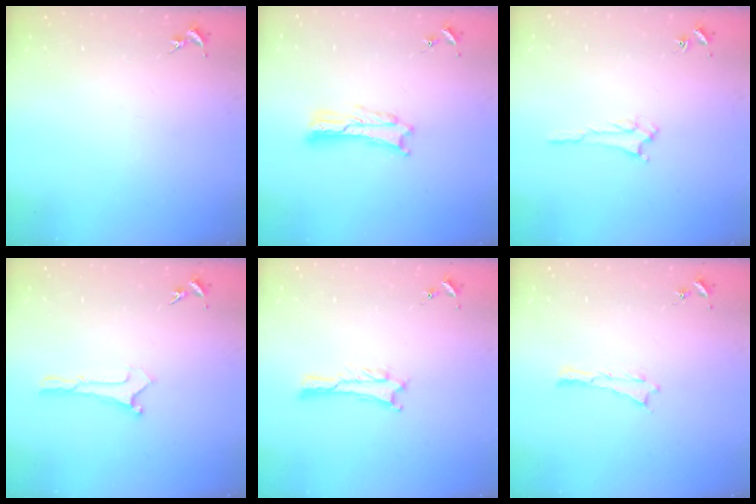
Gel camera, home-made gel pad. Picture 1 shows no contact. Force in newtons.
{"total": 2.4, "press": 2.4, "slide": 0.3}
{"total": 1.5, "press": 1.5, "slide": 0.2}
{"total": 0.0}
{"total": 0.9, "press": 0.9, "slide": 0.1}
{"total": 0.0}